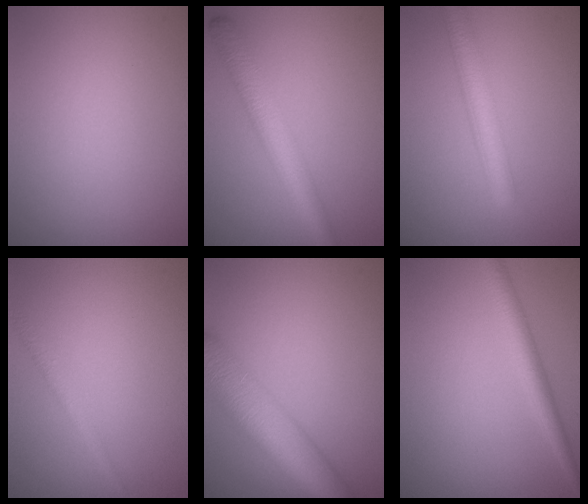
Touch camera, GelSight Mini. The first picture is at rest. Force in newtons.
{"total": 4.9, "press": 4.9, "slide": 0.2}
{"total": 4.1, "press": 4.1, "slide": 0.1}
{"total": 1.4, "press": 1.4, "slide": 0.0}
{"total": 8.8, "press": 8.8, "slide": 0.4}
{"total": 3.0, "press": 3.0, "slide": 0.1}